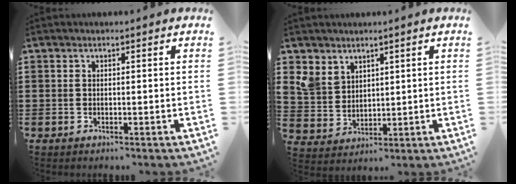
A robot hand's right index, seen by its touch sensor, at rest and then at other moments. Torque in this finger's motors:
{"motor_torque": [1.01, 0.79, 0.25, 0.03]}